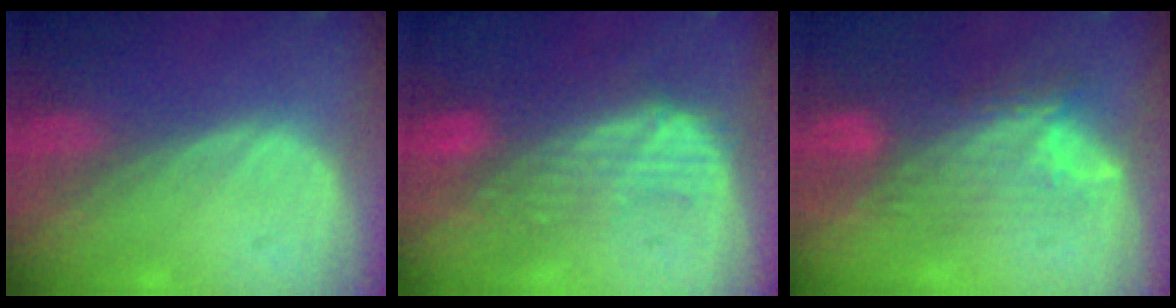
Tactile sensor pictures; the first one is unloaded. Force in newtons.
{"total": 7.3, "press": 7.3, "slide": 0.6}
{"total": 7.6, "press": 7.3, "slide": 2.2}